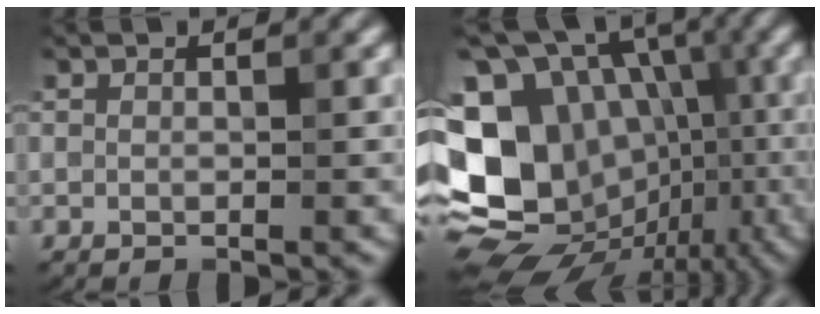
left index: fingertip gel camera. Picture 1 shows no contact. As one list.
[{"total": 18.3, "force": [-2.1, 14.7, 10.6], "torque": [-0.203, -0.002, -0.007]}]